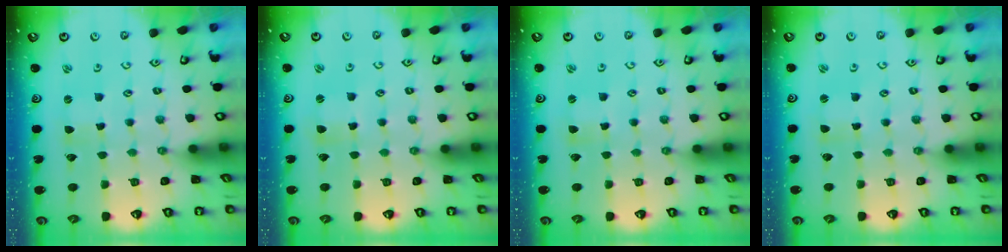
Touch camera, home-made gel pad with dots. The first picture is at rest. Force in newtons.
{"total": 1.5, "press": 1.4, "slide": 0.2}
{"total": 0.5, "press": 0.5, "slide": 0.2}
{"total": 0.6, "press": 0.5, "slide": 0.2}